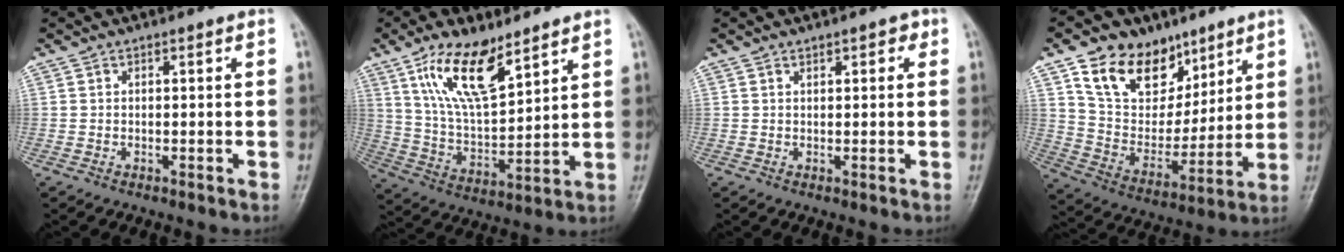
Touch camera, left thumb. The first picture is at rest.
{"total": 14.0, "force": [8.5, 5.2, 9.8], "torque": [-0.161, -0.042, 0.170]}
{"total": 2.0, "force": [1.0, 1.0, 1.4], "torque": [-0.008, -0.001, 0.012]}
{"total": 17.7, "force": [10.4, 12.1, 7.7], "torque": [-0.083, -0.043, 0.192]}